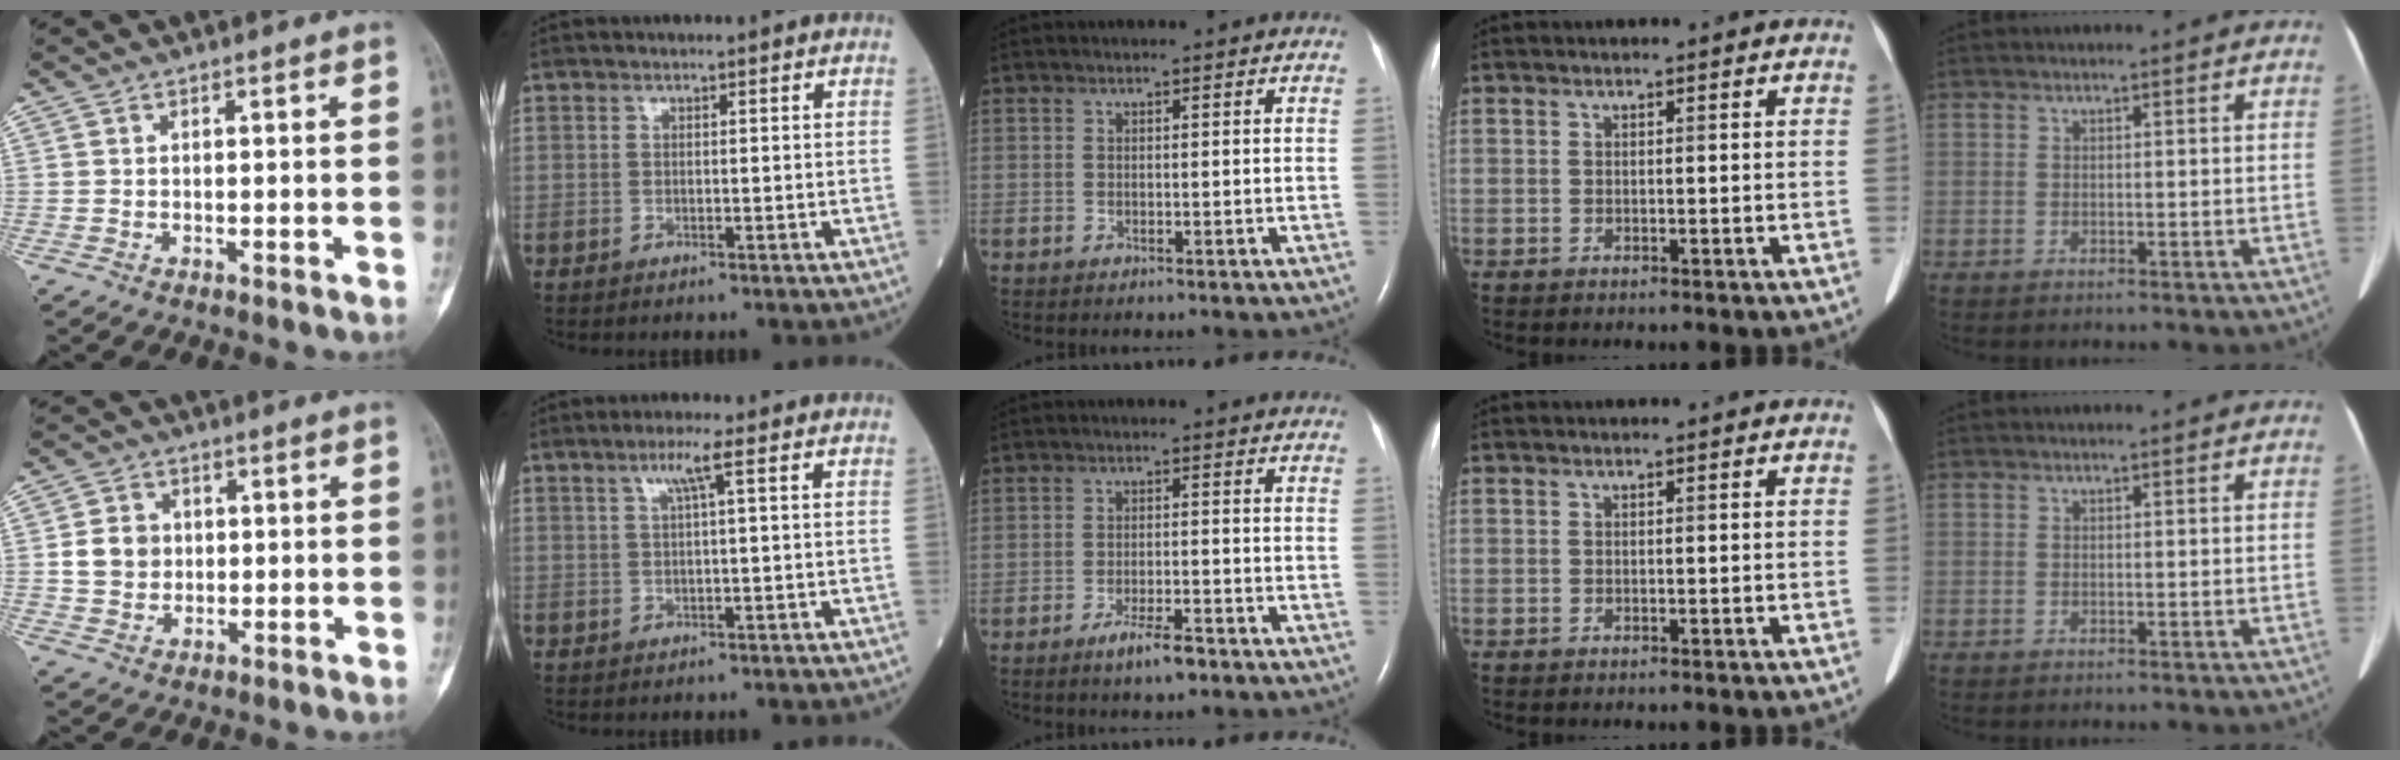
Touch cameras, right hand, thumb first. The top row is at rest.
{"thumb": {"total": 6.0, "force": [0.5, 5.3, 2.8], "torque": [-0.027, 0.001, 0.008]}, "index": {"total": 2.9, "force": [1.2, -0.5, 2.6], "torque": [-0.056, 0.006, 0.025]}, "middle": {"total": 4.3, "force": [-3.1, 0.7, 3.0], "torque": [-0.058, -0.004, -0.052]}}